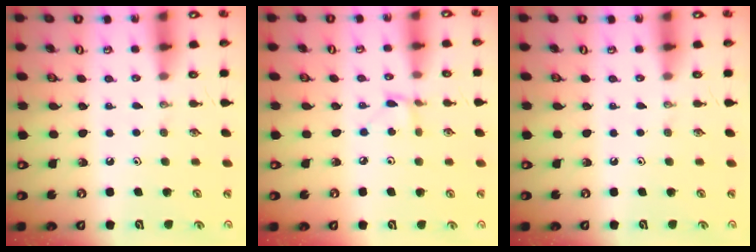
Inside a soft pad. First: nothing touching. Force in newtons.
{"total": 2.6, "press": 2.6, "slide": 0.1}
{"total": 0.0}